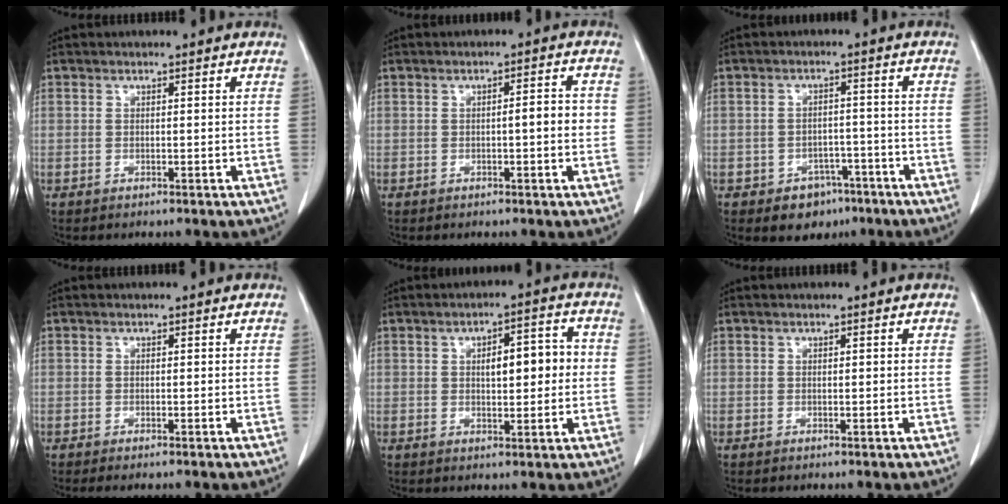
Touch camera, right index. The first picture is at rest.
{"total": 3.1, "force": [-0.3, 0.5, 3.1], "torque": [-0.042, 0.005, -0.008]}
{"total": 5.4, "force": [-3.4, 3.7, 2.0], "torque": [-0.021, 0.008, -0.040]}
{"total": 1.5, "force": [-1.2, 0.2, 0.8], "torque": [-0.011, -0.004, -0.016]}
{"total": 6.7, "force": [0.7, 2.3, 6.2], "torque": [-0.091, 0.020, 0.012]}
{"total": 0.0}